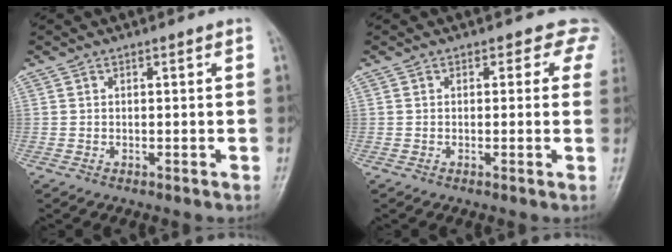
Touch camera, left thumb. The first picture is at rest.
{"total": 3.5, "force": [2.2, 2.6, 0.8], "torque": [0.026, -0.007, -0.002]}